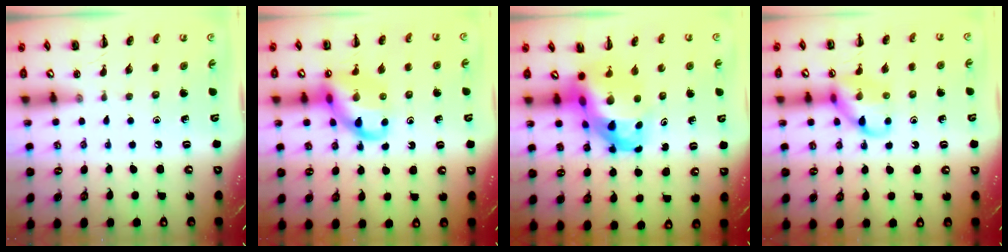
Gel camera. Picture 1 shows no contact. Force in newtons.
{"total": 13.7, "press": 13.4, "slide": 2.8}
{"total": 10.8, "press": 10.4, "slide": 2.9}
{"total": 11.7, "press": 11.7, "slide": 0.8}